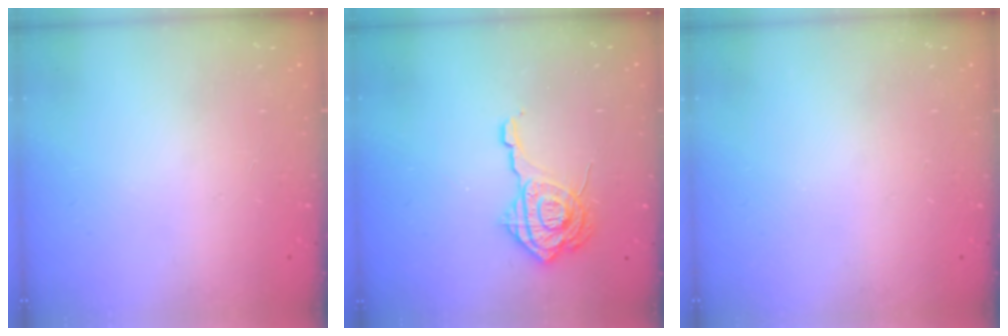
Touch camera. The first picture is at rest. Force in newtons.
{"total": 14.4, "press": 14.3, "slide": 1.3}
{"total": 0.0}